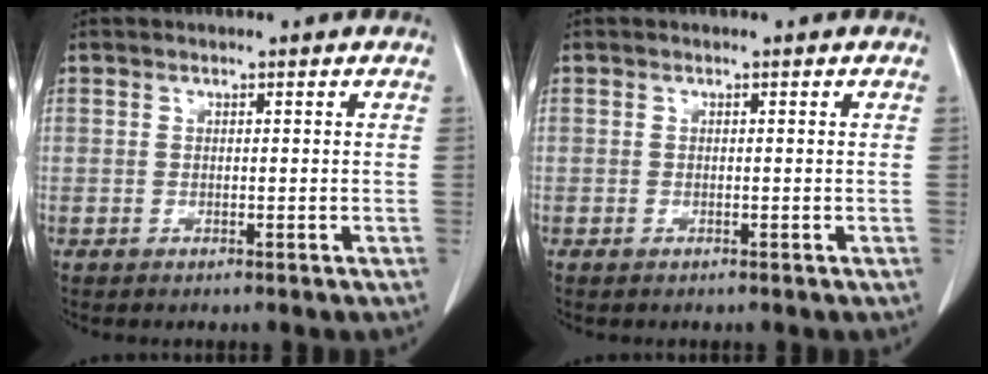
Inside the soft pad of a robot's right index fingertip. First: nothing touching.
{"total": 0.5, "force": [-0.2, 0.4, 0.4], "torque": [-0.010, 0.001, -0.002]}